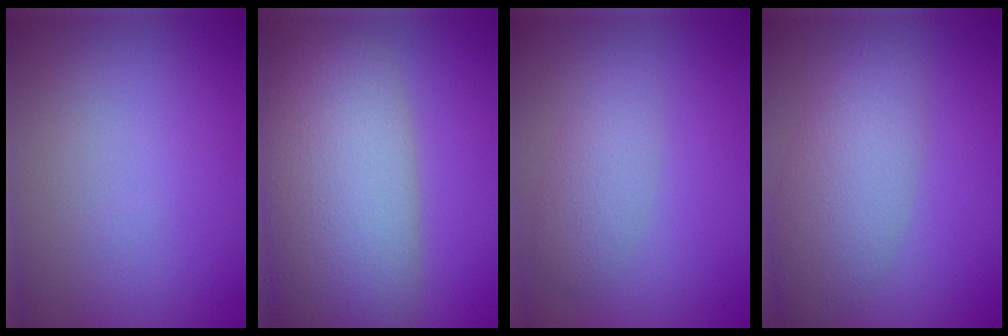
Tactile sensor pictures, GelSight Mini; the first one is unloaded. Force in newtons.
{"total": 12.4, "press": 12.4, "slide": 0.6}
{"total": 2.5, "press": 2.5, "slide": 0.1}
{"total": 5.1, "press": 5.0, "slide": 0.4}